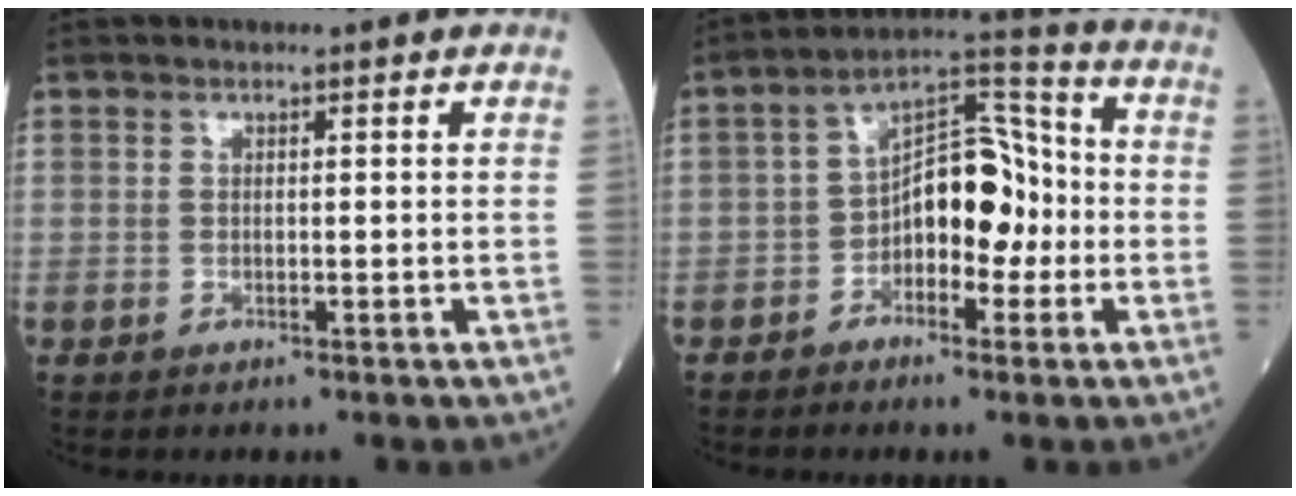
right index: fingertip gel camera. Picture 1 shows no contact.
{"total": 10.8, "force": [-2.3, 5.8, 8.9], "torque": [-0.158, 0.040, -0.043]}